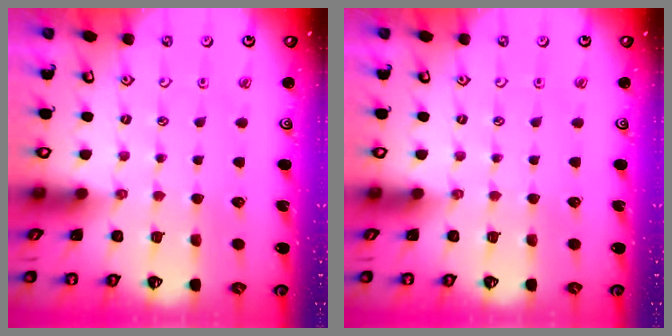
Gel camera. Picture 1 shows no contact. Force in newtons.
{"total": 0.0}